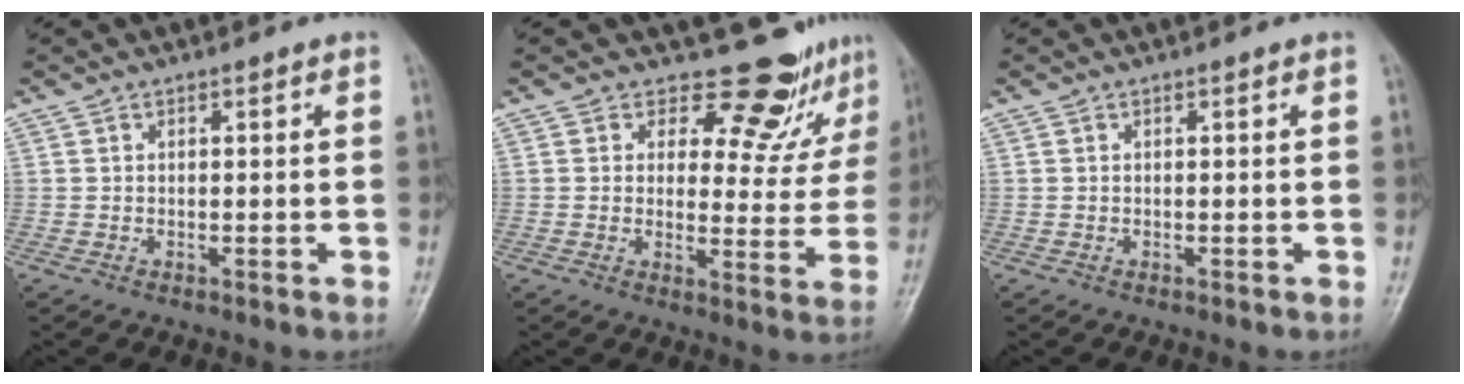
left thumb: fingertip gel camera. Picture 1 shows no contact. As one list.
[{"total": 11.2, "force": [9.8, 4.9, 2.2], "torque": [0.019, -0.081, 0.107]}, {"total": 0.0}]